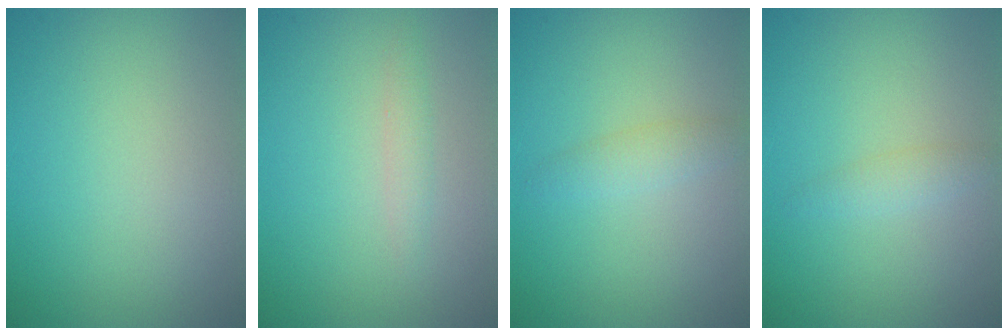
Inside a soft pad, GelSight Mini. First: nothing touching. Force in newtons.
{"total": 1.0, "press": 1.0, "slide": 0.0}
{"total": 1.5, "press": 1.5, "slide": 0.0}
{"total": 1.2, "press": 1.2, "slide": 0.0}